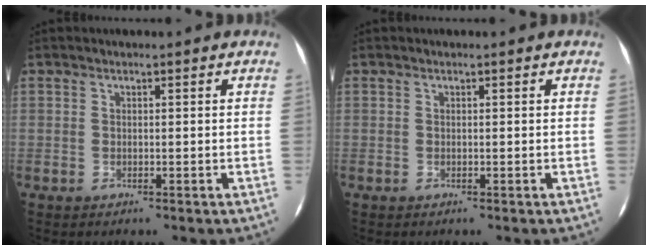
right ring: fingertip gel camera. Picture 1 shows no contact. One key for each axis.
{"total": 0.0}